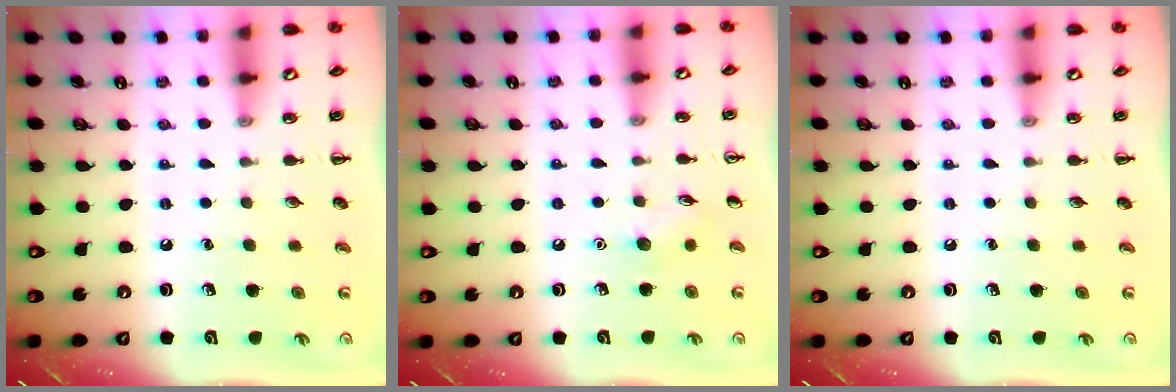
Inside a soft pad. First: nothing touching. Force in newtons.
{"total": 5.6, "press": 5.3, "slide": 1.8}
{"total": 0.0}